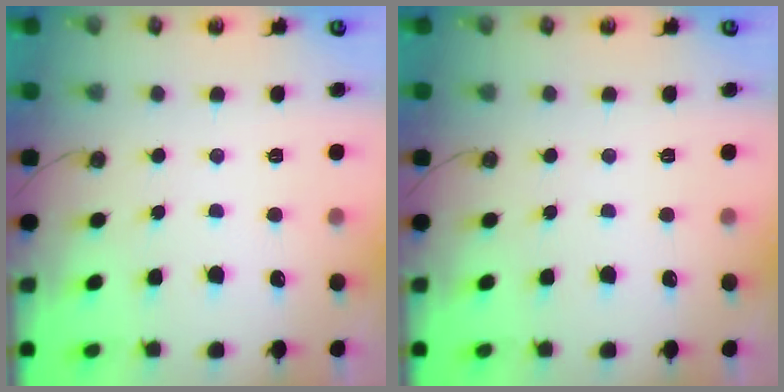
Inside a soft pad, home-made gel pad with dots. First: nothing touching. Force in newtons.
{"total": 0.0}